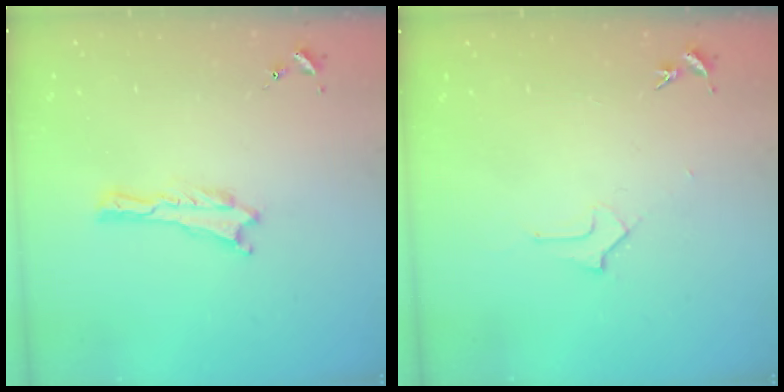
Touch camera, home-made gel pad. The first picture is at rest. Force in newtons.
{"total": 1.6, "press": 1.6, "slide": 0.1}